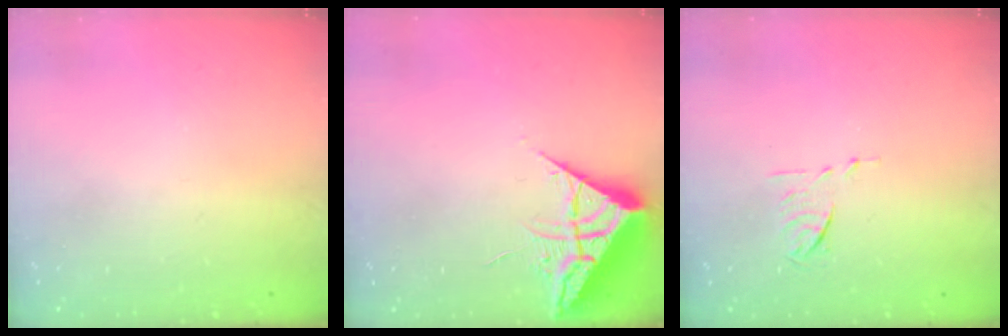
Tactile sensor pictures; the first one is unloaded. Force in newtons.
{"total": 6.9, "press": 6.9, "slide": 0.4}
{"total": 5.5, "press": 5.4, "slide": 1.1}